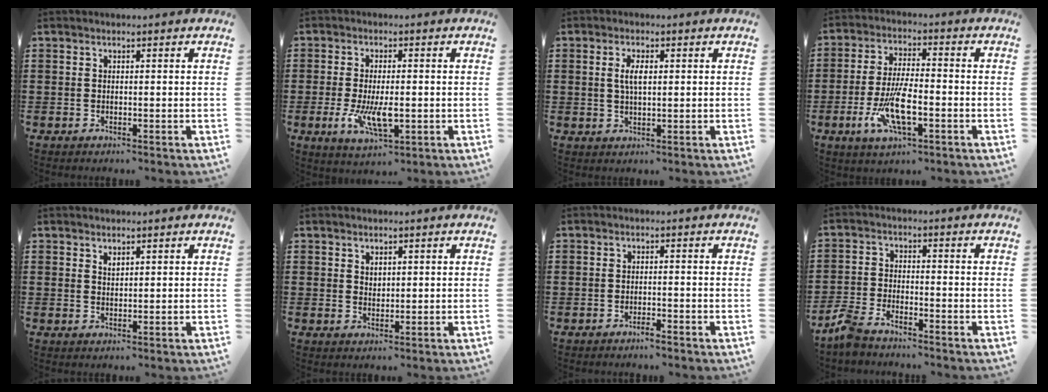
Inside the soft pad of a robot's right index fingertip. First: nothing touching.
{"total": 7.0, "force": [-1.4, 2.7, 6.3], "torque": [-0.130, -0.009, -0.024]}
{"total": 3.4, "force": [0.6, 1.3, 3.1], "torque": [-0.062, 0.007, 0.007]}
{"total": 9.3, "force": [-3.0, 2.9, 8.3], "torque": [-0.178, -0.016, -0.056]}
{"total": 1.1, "force": [0.9, 0.5, 0.4], "torque": [-0.009, 0.003, 0.017]}
{"total": 1.4, "force": [1.1, 0.8, 0.3], "torque": [-0.007, 0.002, 0.022]}
{"total": 1.4, "force": [-1.2, 0.0, 0.7], "torque": [-0.014, -0.002, -0.021]}
{"total": 4.0, "force": [-3.7, 0.7, 1.4], "torque": [-0.053, -0.006, -0.082]}